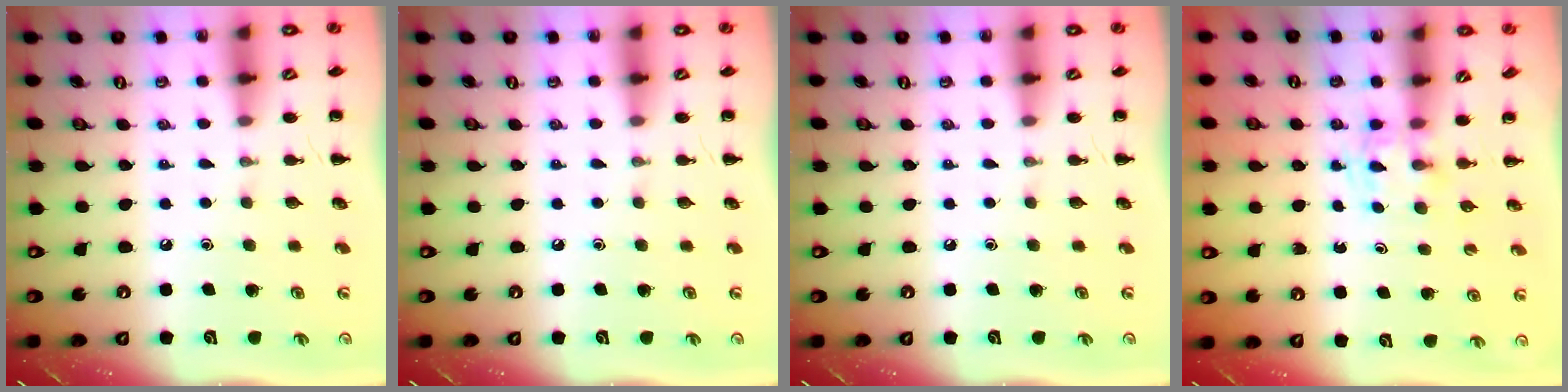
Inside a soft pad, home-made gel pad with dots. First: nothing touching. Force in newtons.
{"total": 0.0}
{"total": 0.0}
{"total": 2.8, "press": 2.6, "slide": 1.1}